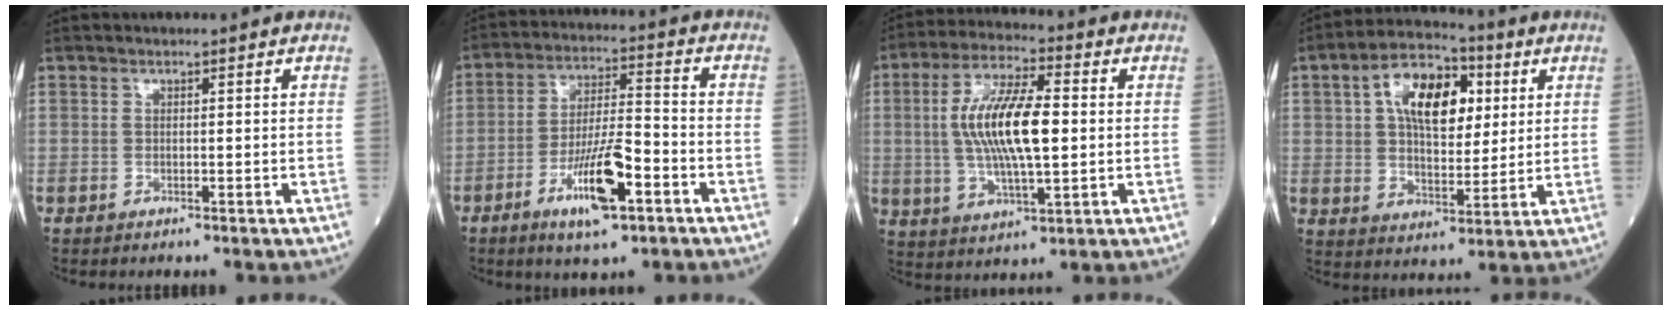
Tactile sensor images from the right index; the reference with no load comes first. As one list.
[{"total": 10.9, "force": [-5.2, 2.1, 9.4], "torque": [-0.175, -0.007, -0.091]}, {"total": 13.5, "force": [0.8, 3.5, 13.0], "torque": [-0.256, 0.008, 0.014]}, {"total": 12.8, "force": [4.0, 6.5, 10.3], "torque": [-0.182, 0.027, 0.066]}]